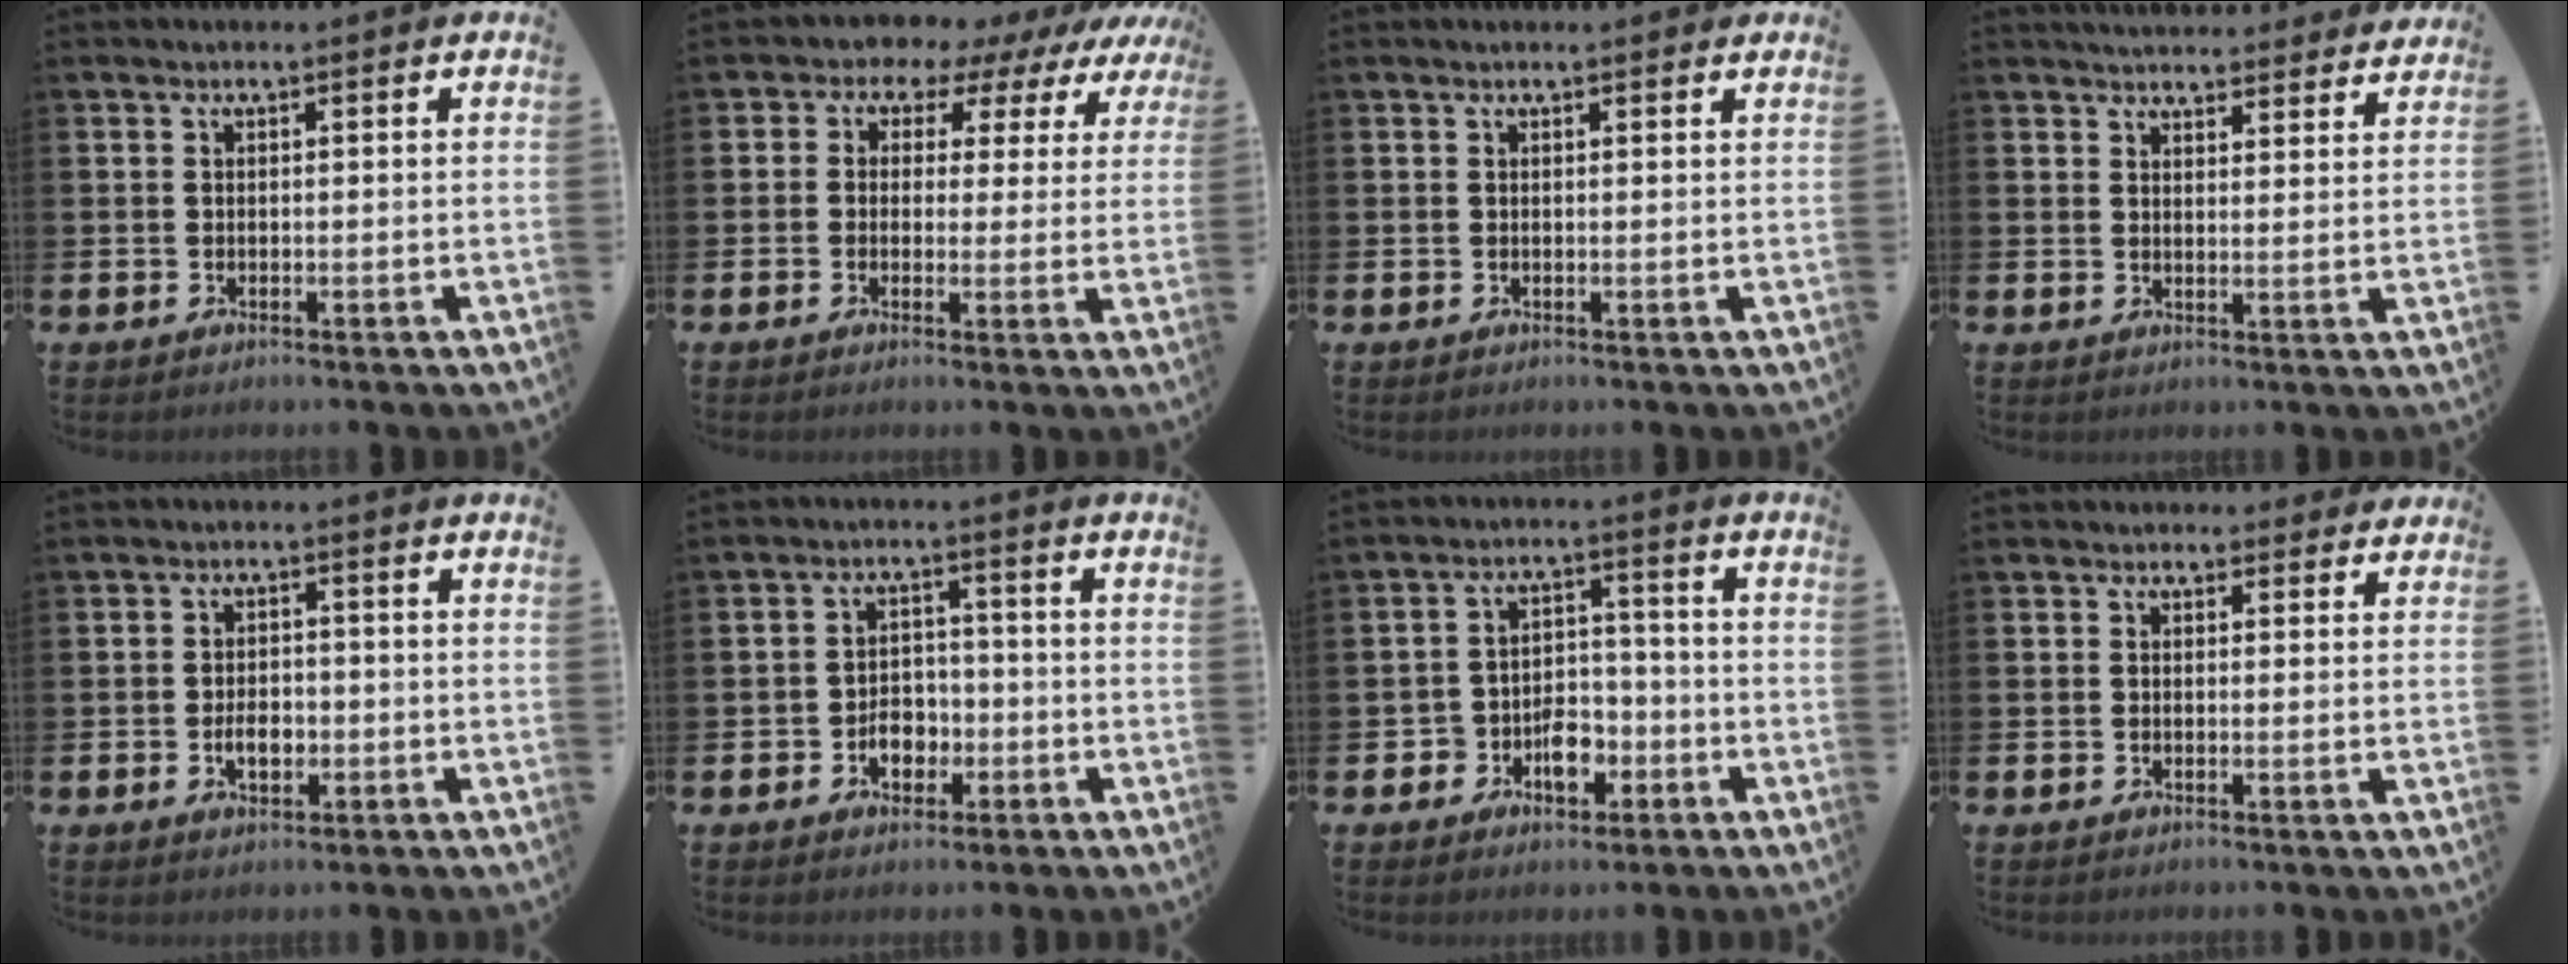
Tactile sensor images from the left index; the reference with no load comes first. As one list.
[{"total": 4.4, "force": [3.2, 2.9, 0.5], "torque": [-0.039, -0.032, 0.049]}, {"total": 0.7, "force": [0.6, 0.1, 0.3], "torque": [0.002, -0.001, 0.009]}, {"total": 4.4, "force": [4.3, 0.6, 0.2], "torque": [-0.005, -0.029, 0.077]}, {"total": 3.3, "force": [-0.8, 2.1, 2.4], "torque": [-0.030, -0.004, -0.019]}, {"total": 3.9, "force": [-1.5, 2.9, 2.2], "torque": [-0.029, 0.000, -0.035]}, {"total": 5.2, "force": [-2.5, 3.7, 2.7], "torque": [-0.042, 0.008, -0.050]}, {"total": 1.5, "force": [1.3, 0.8, 0.1], "torque": [0.011, 0.000, 0.020]}]